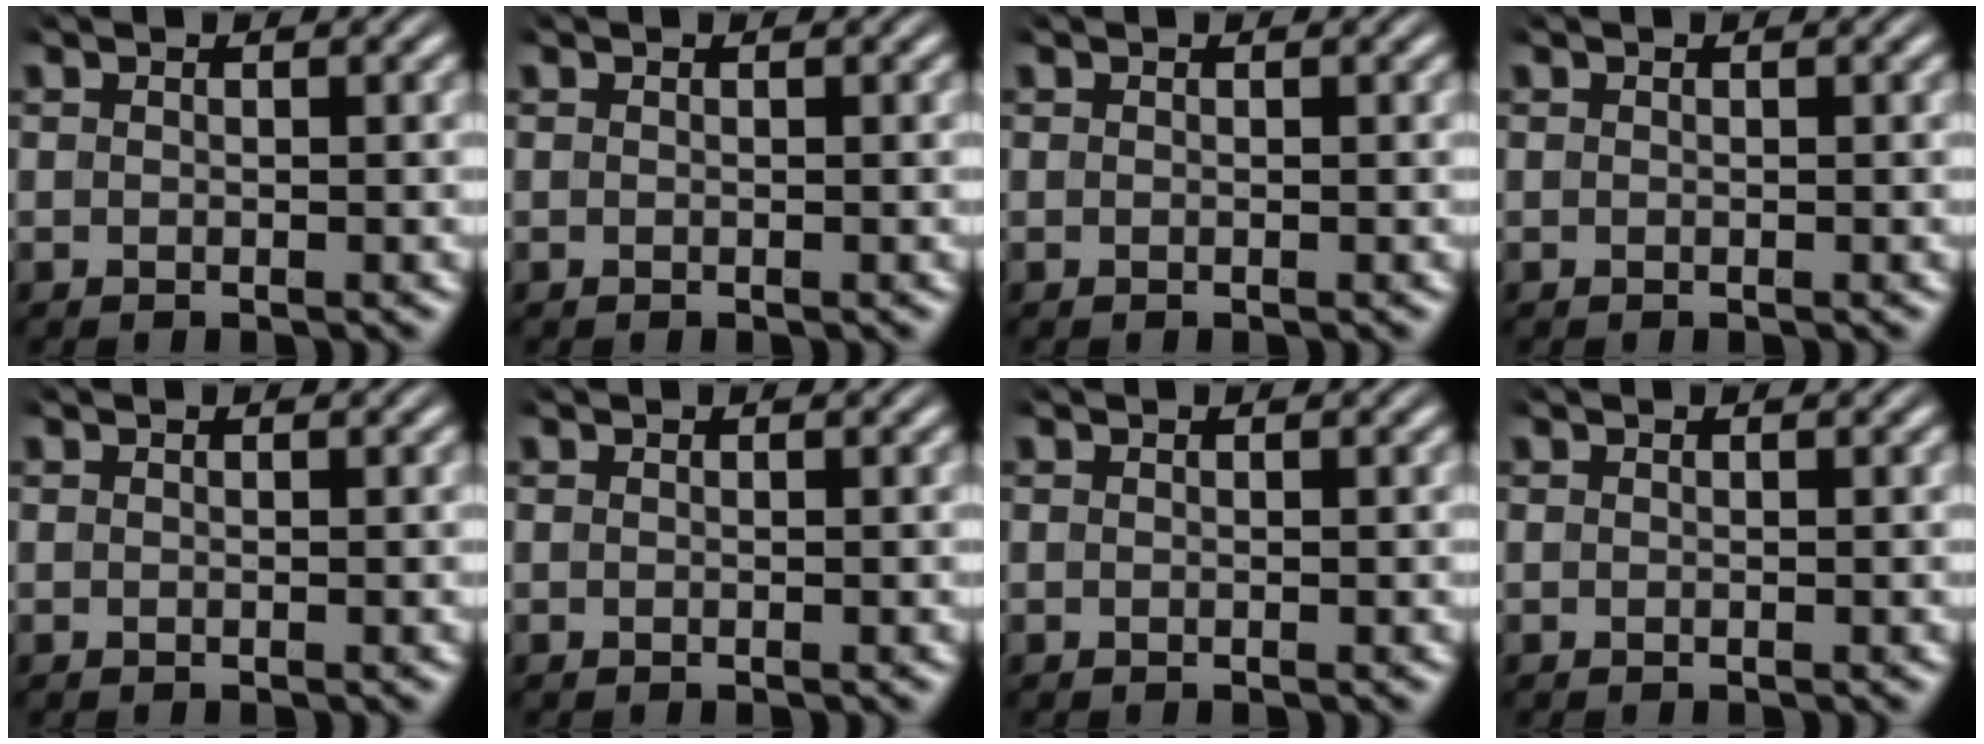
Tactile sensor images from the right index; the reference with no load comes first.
{"total": 0.0}
{"total": 0.0}
{"total": 0.0}
{"total": 0.0}
{"total": 0.0}
{"total": 0.0}
{"total": 0.0}